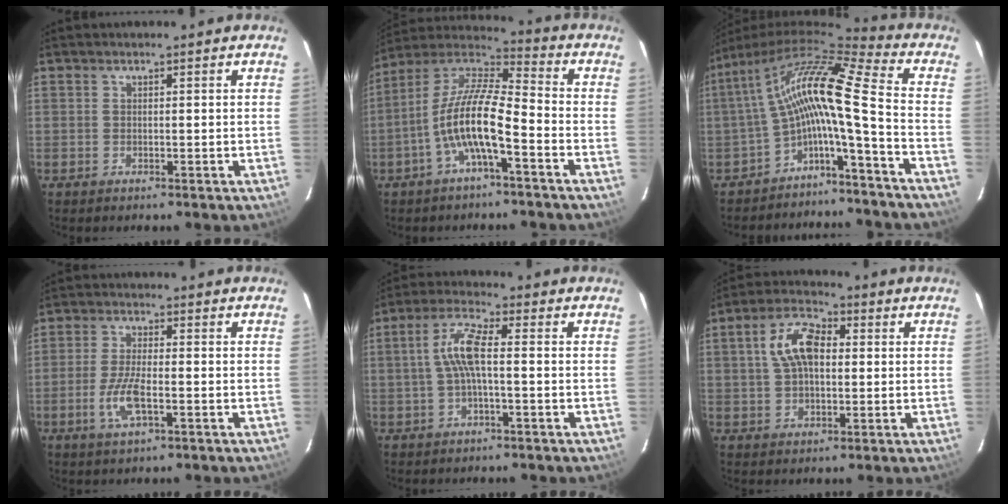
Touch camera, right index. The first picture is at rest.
{"total": 12.4, "force": [-4.7, 2.6, 11.1], "torque": [-0.222, 0.005, -0.095]}
{"total": 12.2, "force": [-2.6, 0.0, 11.9], "torque": [-0.213, 0.010, -0.059]}
{"total": 6.6, "force": [-2.3, 1.8, 5.9], "torque": [-0.128, -0.005, -0.047]}
{"total": 6.5, "force": [-0.5, 1.1, 6.4], "torque": [-0.140, 0.013, -0.010]}
{"total": 9.0, "force": [1.3, 5.2, 7.3], "torque": [-0.143, 0.024, 0.024]}